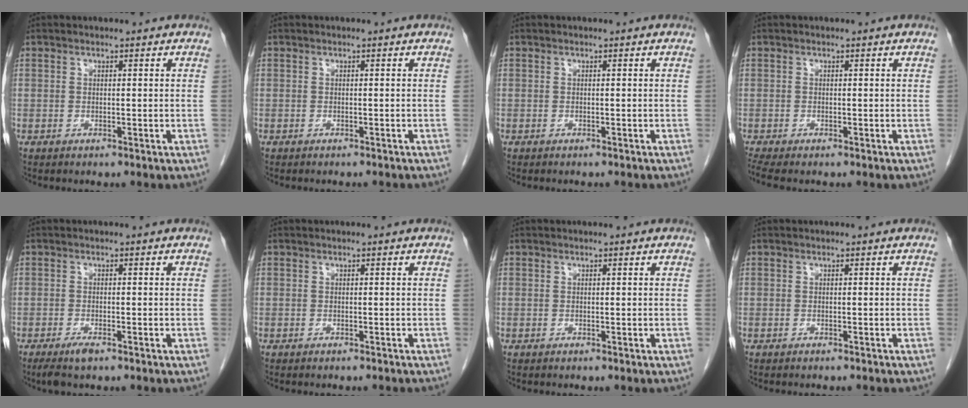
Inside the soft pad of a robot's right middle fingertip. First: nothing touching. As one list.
[{"total": 2.7, "force": [-2.5, 0.4, 0.9], "torque": [-0.015, -0.003, -0.028]}, {"total": 1.6, "force": [-1.4, 0.3, 0.6], "torque": [-0.011, -0.002, -0.016]}, {"total": 2.3, "force": [-1.9, 0.3, 1.2], "torque": [-0.026, -0.008, -0.035]}, {"total": 2.6, "force": [-1.8, 0.5, 1.8], "torque": [-0.040, -0.005, -0.032]}, {"total": 2.6, "force": [-2.4, 0.4, 0.9], "torque": [-0.015, -0.003, -0.028]}, {"total": 0.0}, {"total": 2.4, "force": [-2.2, 0.4, 0.9], "torque": [-0.015, -0.003, -0.025]}]